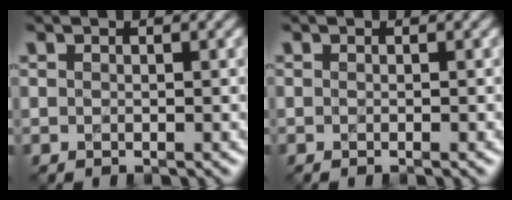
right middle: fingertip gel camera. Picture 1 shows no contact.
{"total": 0.0}